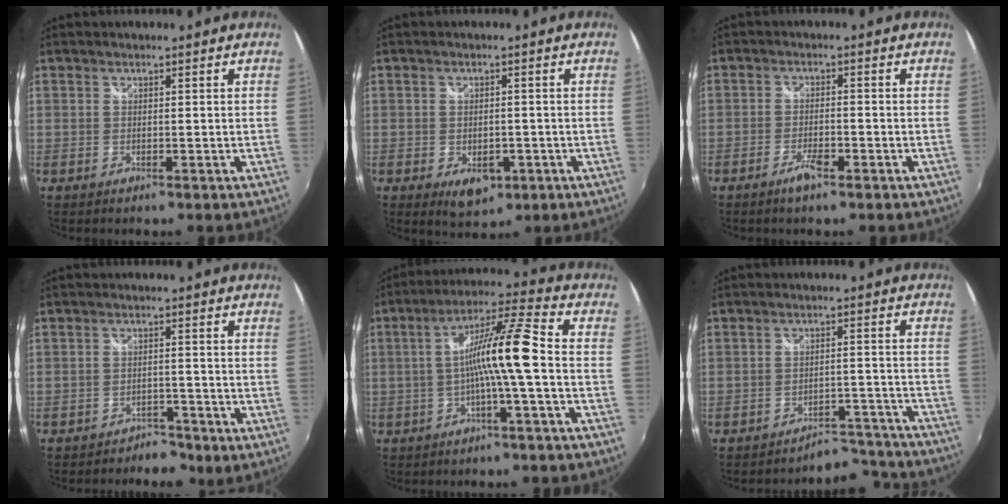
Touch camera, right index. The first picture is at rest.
{"total": 5.9, "force": [-2.2, 3.9, 3.8], "torque": [-0.068, -0.017, -0.026]}
{"total": 3.4, "force": [-2.2, 0.8, 2.5], "torque": [-0.058, -0.003, -0.044]}
{"total": 4.1, "force": [-3.5, 2.0, 0.6], "torque": [-0.018, 0.003, -0.049]}
{"total": 10.9, "force": [-1.9, -0.4, 10.8], "torque": [-0.202, 0.017, -0.035]}
{"total": 12.4, "force": [-12.1, 2.8, 0.6], "torque": [0.001, 0.038, -0.147]}